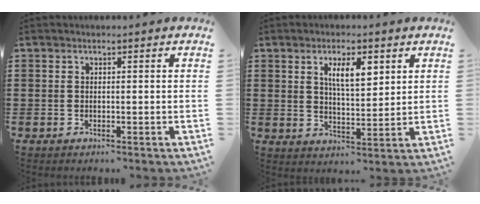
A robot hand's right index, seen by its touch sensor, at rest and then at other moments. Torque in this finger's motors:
{"motor_torque": [0.95, 0.69, 0.44, 0.06]}